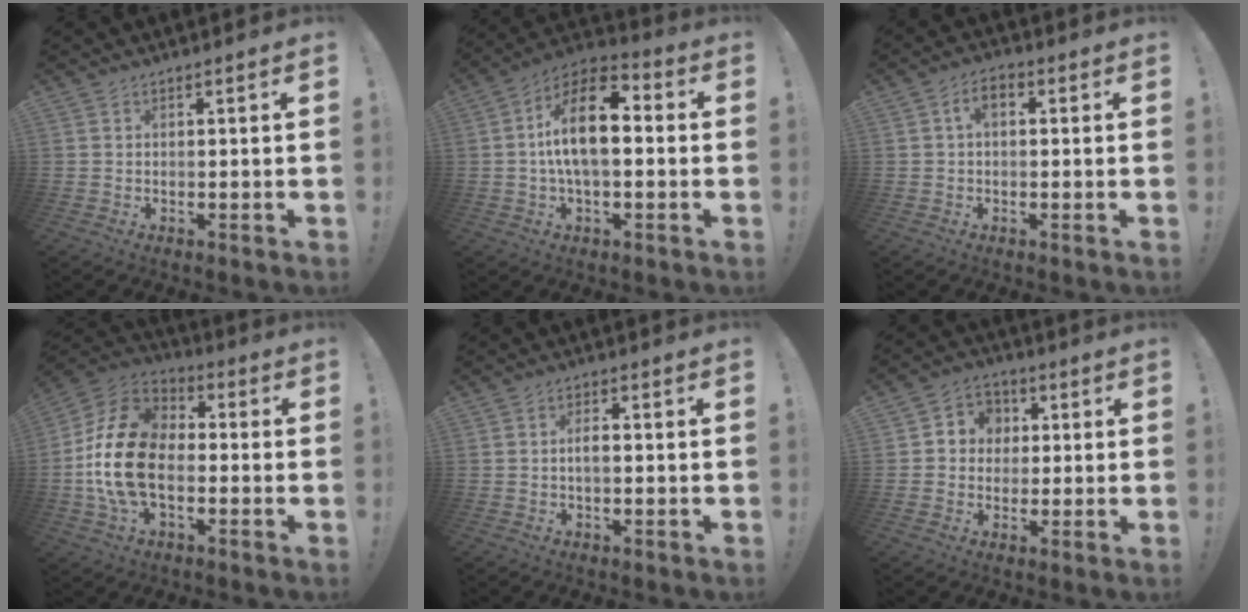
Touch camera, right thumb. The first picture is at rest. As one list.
[{"total": 15.7, "force": [1.2, 7.5, 13.8], "torque": [-0.250, 0.005, 0.015]}, {"total": 4.2, "force": [0.6, 2.3, 3.4], "torque": [-0.061, 0.009, 0.010]}, {"total": 20.2, "force": [-2.9, 13.2, 15.0], "torque": [-0.282, 0.033, -0.040]}, {"total": 2.9, "force": [-0.4, 1.1, 2.7], "torque": [-0.048, 0.006, -0.010]}, {"total": 6.7, "force": [-0.3, 6.4, 1.7], "torque": [-0.019, 0.009, -0.001]}]